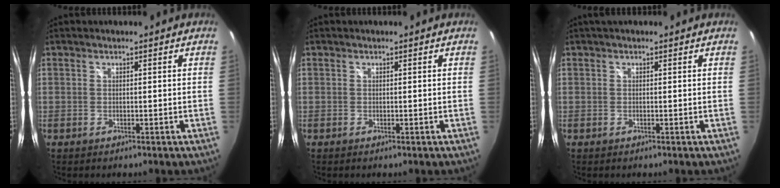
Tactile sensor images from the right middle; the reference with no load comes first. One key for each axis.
{"total": 0.0}
{"total": 1.4, "fx": 0.8, "fy": 0.6, "fz": 0.9, "tx": -0.017, "ty": 0.006, "tz": 0.008}